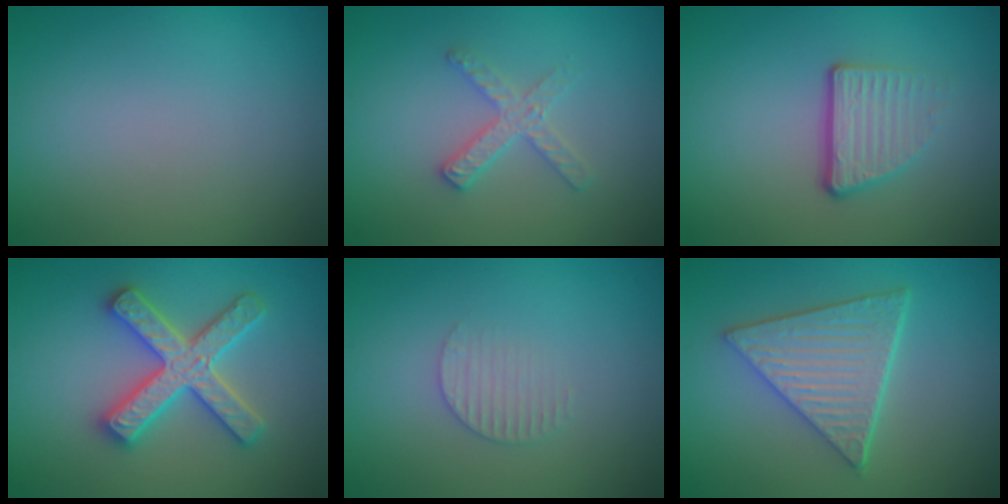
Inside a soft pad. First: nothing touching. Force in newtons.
{"total": 2.2, "press": 2.2, "slide": 0.3}
{"total": 3.7, "press": 2.2, "slide": 3.0}
{"total": 5.0, "press": 4.9, "slide": 0.8}
{"total": 1.5, "press": 1.5, "slide": 0.4}
{"total": 5.6, "press": 4.5, "slide": 3.3}